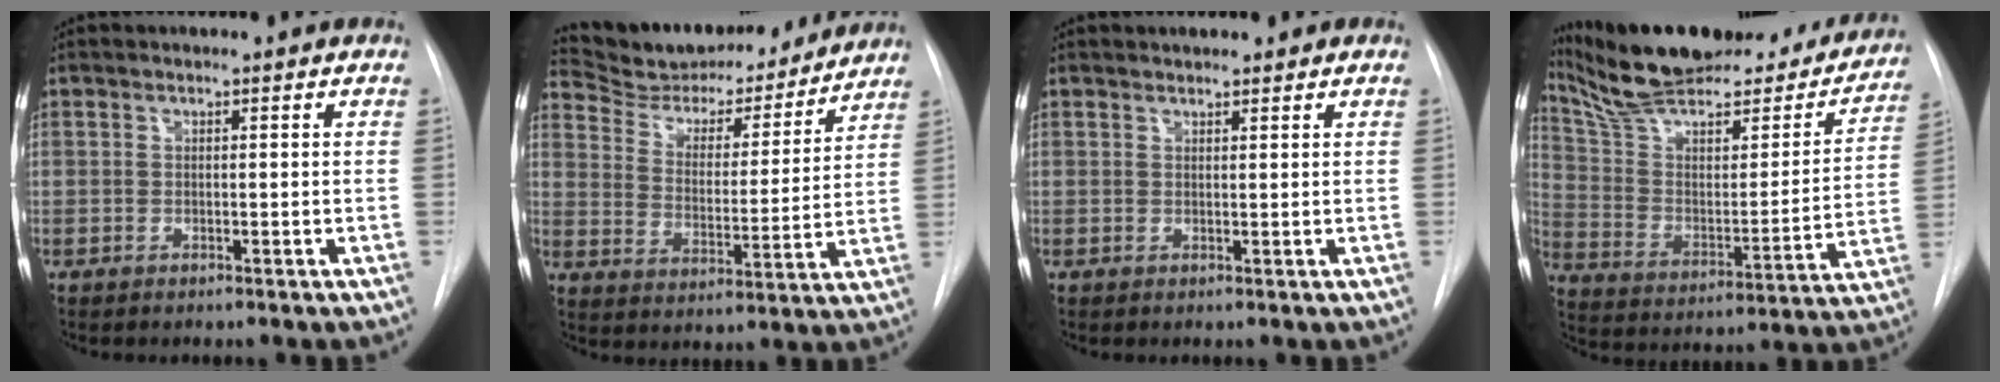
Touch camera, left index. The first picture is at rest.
{"total": 18.9, "force": [17.7, 4.2, 5.2], "torque": [-0.078, -0.006, 0.261]}
{"total": 3.1, "force": [2.7, 0.9, 1.1], "torque": [-0.014, 0.017, 0.035]}
{"total": 31.6, "force": [27.0, 7.8, 14.6], "torque": [-0.235, -0.022, 0.378]}